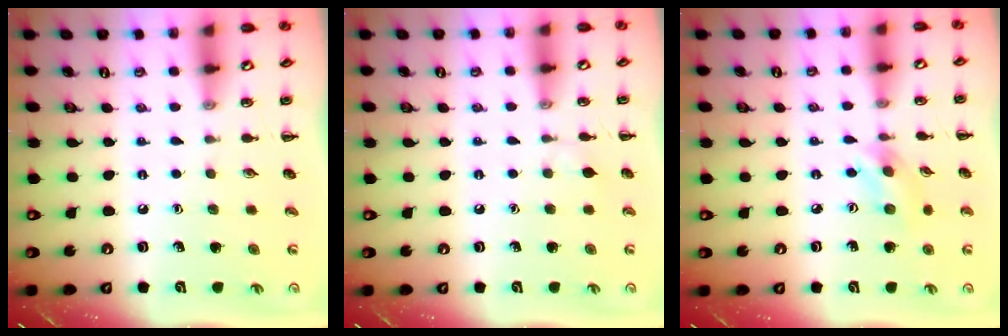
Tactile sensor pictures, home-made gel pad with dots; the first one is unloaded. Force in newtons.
{"total": 3.8, "press": 3.6, "slide": 1.3}
{"total": 4.1, "press": 4.0, "slide": 0.6}